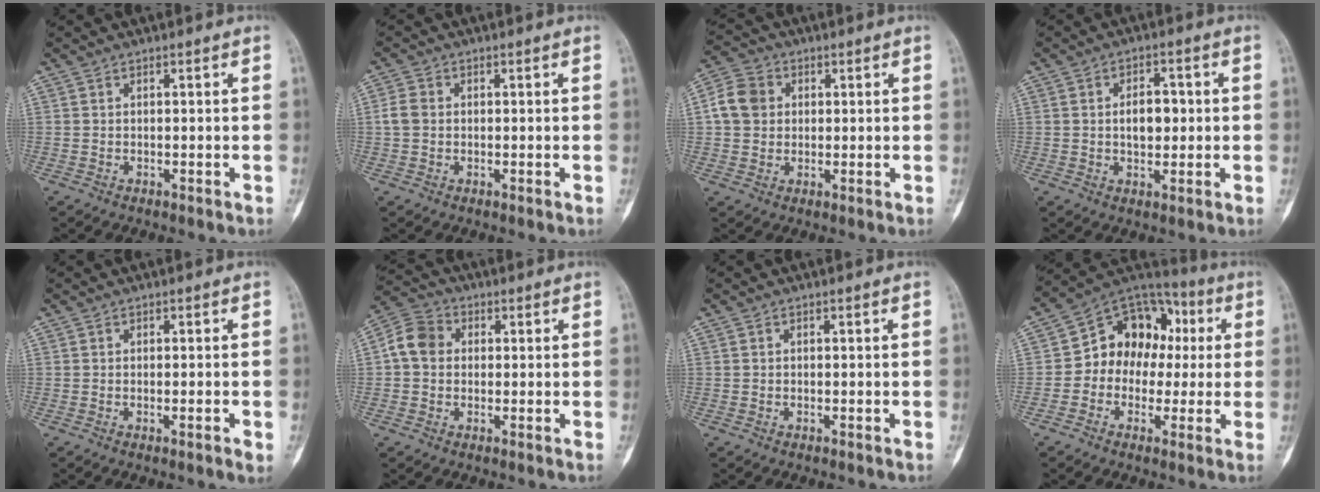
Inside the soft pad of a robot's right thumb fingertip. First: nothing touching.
{"total": 3.1, "force": [0.0, 2.5, 1.8], "torque": [-0.037, 0.008, -0.004]}
{"total": 7.1, "force": [1.1, 6.2, 3.5], "torque": [-0.056, 0.010, 0.012]}
{"total": 5.5, "force": [0.2, 3.4, 4.3], "torque": [-0.049, 0.008, 0.002]}
{"total": 2.2, "force": [-0.6, 0.4, 2.1], "torque": [-0.030, -0.004, -0.006]}
{"total": 6.9, "force": [0.6, 5.8, 3.8], "torque": [-0.064, 0.020, 0.002]}
{"total": 0.0}
{"total": 14.4, "force": [0.4, 11.7, 8.3], "torque": [-0.071, 0.043, -0.006]}